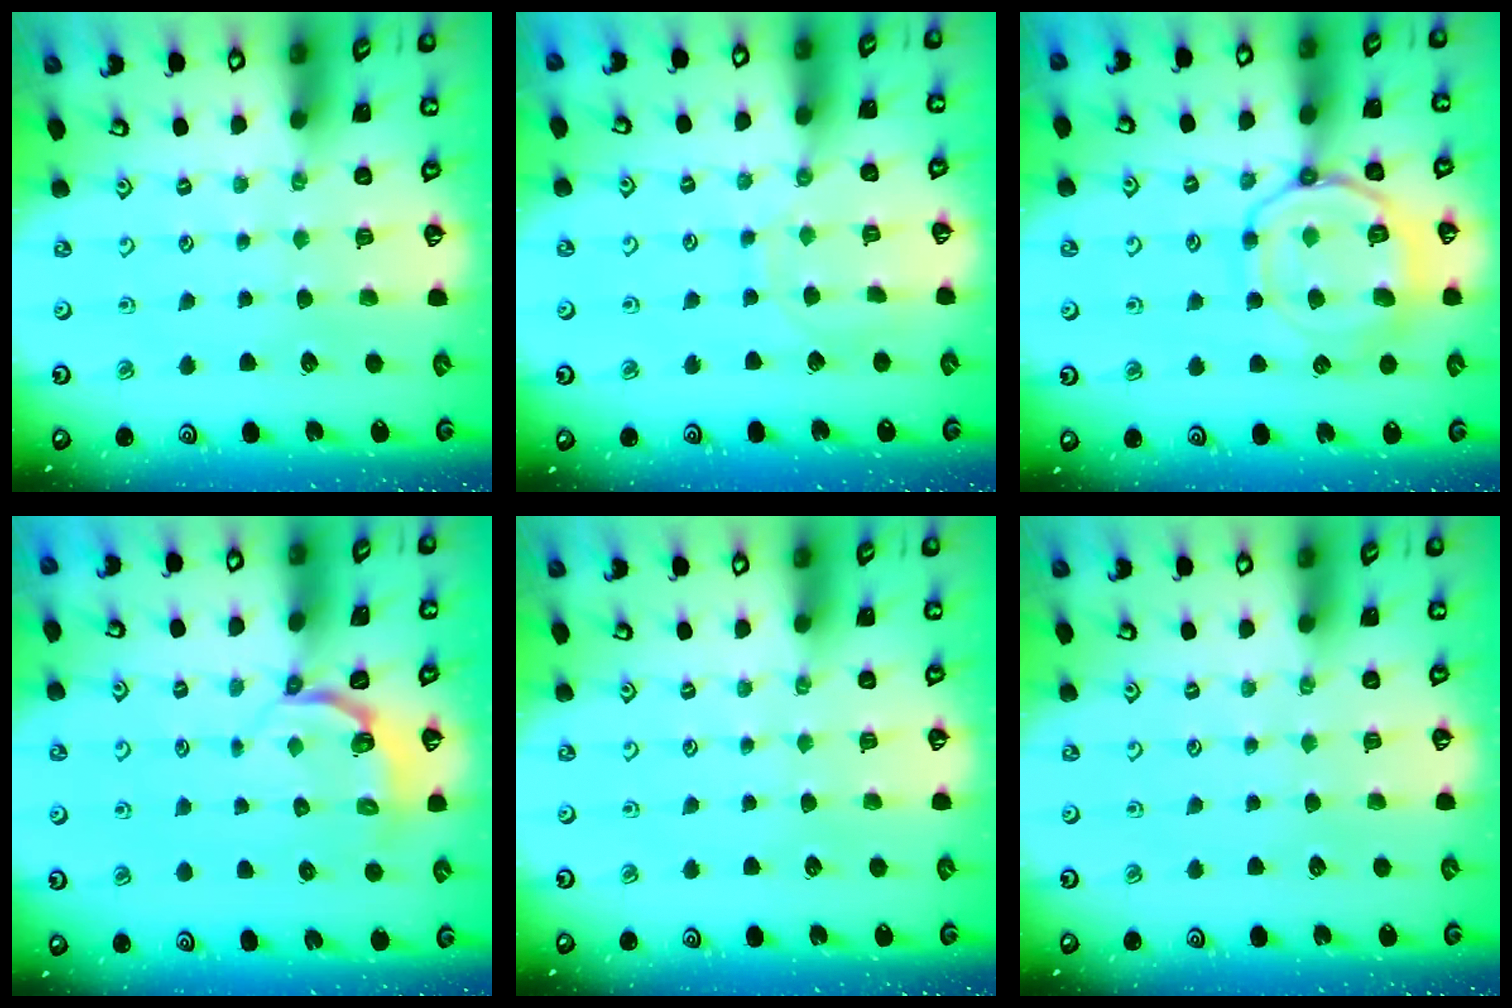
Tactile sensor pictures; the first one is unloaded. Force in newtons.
{"total": 6.8, "press": 6.7, "slide": 0.7}
{"total": 15.4, "press": 15.4, "slide": 1.4}
{"total": 3.5, "press": 2.6, "slide": 2.3}
{"total": 0.0}
{"total": 0.0}